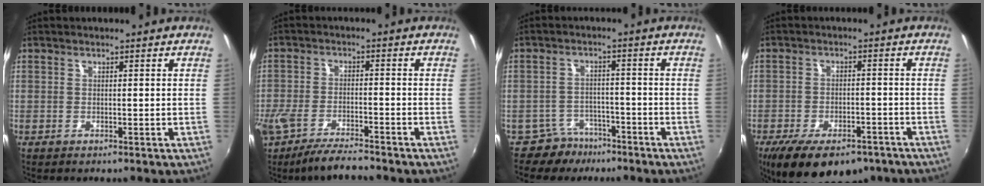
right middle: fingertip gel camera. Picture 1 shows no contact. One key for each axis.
{"total": 9.2, "fx": -7.7, "fy": 1.9, "fz": 4.7, "tx": -0.114, "ty": -0.029, "tz": -0.137}
{"total": 4.7, "fx": -3.9, "fy": 2.6, "fz": -0.1, "tx": -0.003, "ty": 0.017, "tz": -0.063}
{"total": 15.9, "fx": -11.1, "fy": 6.9, "fz": 9.1, "tx": -0.183, "ty": -0.030, "tz": -0.162}